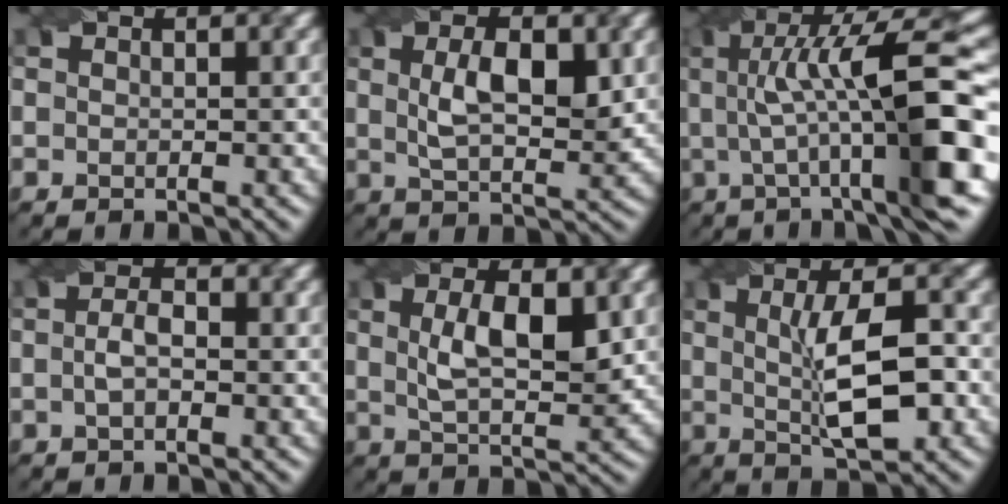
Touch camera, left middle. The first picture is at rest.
{"total": 5.4, "force": [1.1, 2.4, 4.8], "torque": [-0.092, 0.000, 0.023]}
{"total": 13.2, "force": [1.2, 2.9, 12.8], "torque": [-0.186, 0.016, 0.020]}
{"total": 1.9, "force": [-0.3, 0.8, 1.7], "torque": [-0.039, 0.003, -0.007]}
{"total": 5.7, "force": [1.3, 2.1, 5.1], "torque": [-0.097, 0.000, 0.026]}
{"total": 6.9, "force": [0.2, 2.0, 6.6], "torque": [-0.110, 0.006, 0.004]}